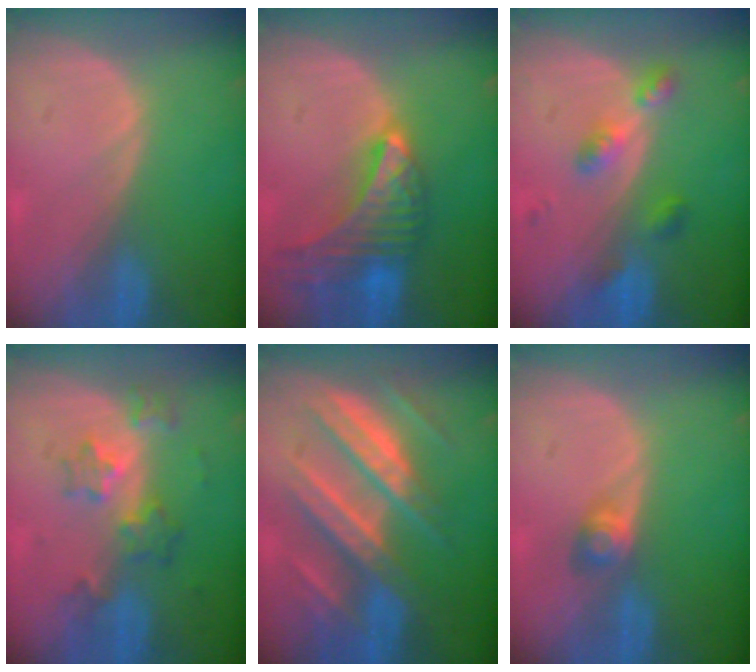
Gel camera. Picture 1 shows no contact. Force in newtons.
{"total": 9.6, "press": 8.5, "slide": 4.4}
{"total": 4.6, "press": 4.4, "slide": 1.5}
{"total": 6.1, "press": 5.6, "slide": 2.5}
{"total": 11.1, "press": 11.0, "slide": 1.0}
{"total": 2.8, "press": 2.5, "slide": 1.2}